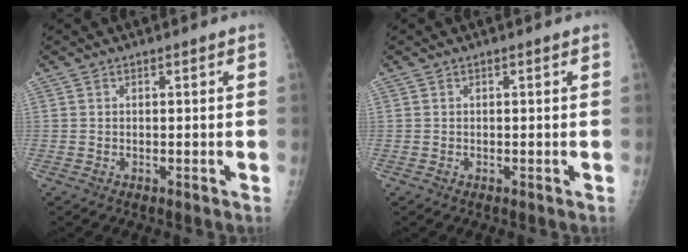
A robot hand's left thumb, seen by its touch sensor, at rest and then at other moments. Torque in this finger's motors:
{"motor_torque": [0.29, 0.29, -0.10, -0.10, 0.00]}